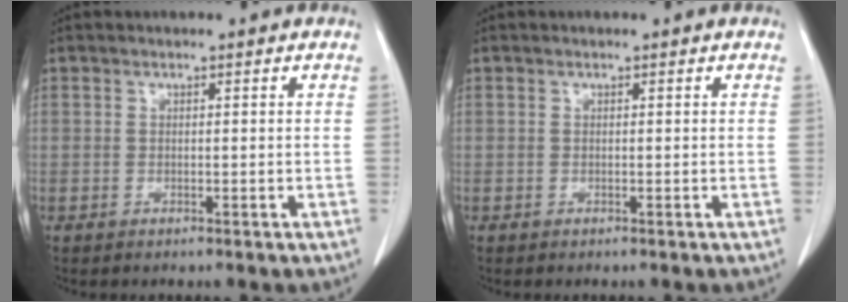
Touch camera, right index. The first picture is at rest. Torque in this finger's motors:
{"motor_torque": [0.00, 0.00, 0.01, 0.00]}